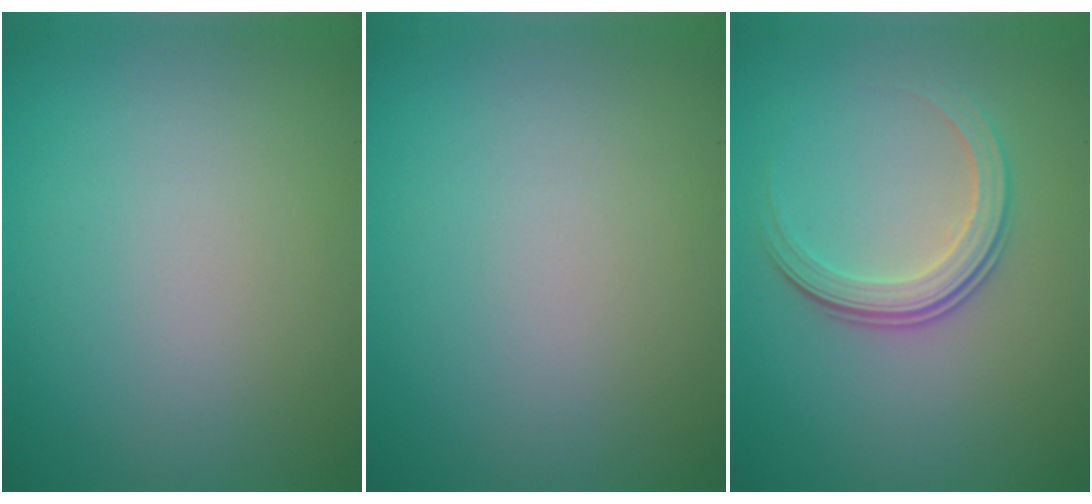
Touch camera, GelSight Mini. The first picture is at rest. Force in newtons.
{"total": 0.0}
{"total": 3.0, "press": 2.6, "slide": 1.5}